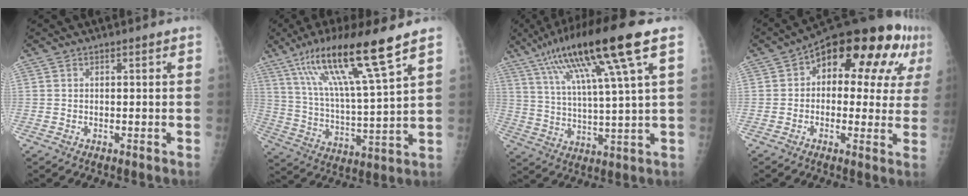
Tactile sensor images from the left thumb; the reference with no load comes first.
{"total": 18.0, "force": [11.3, 1.0, 14.0], "torque": [-0.249, -0.043, 0.206]}
{"total": 18.6, "force": [9.3, 1.0, 16.0], "torque": [-0.287, -0.007, 0.162]}
{"total": 19.8, "force": [7.0, 10.5, 15.3], "torque": [-0.151, 0.022, 0.082]}